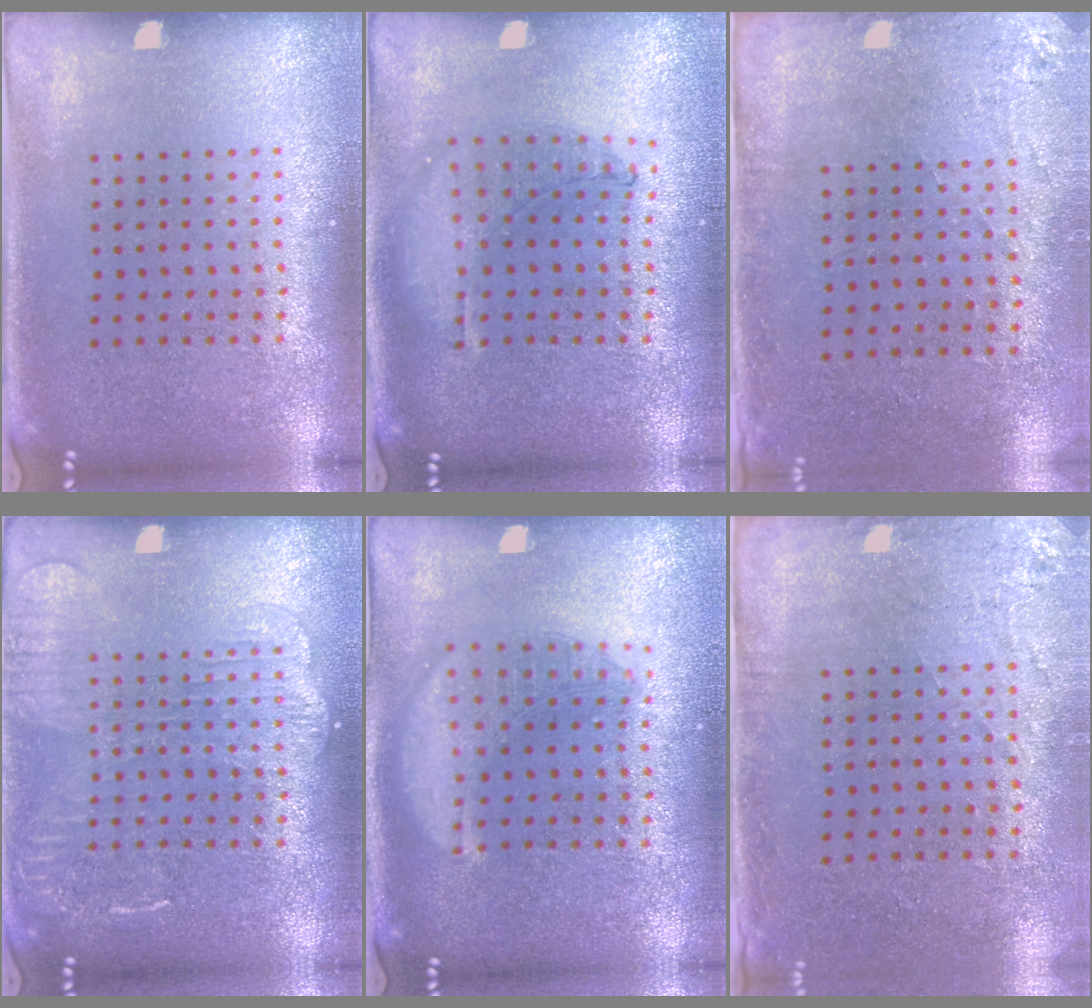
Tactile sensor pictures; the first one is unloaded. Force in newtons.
{"total": 0.9, "press": 0.9, "slide": 0.3}
{"total": 2.8, "press": 2.3, "slide": 1.6}
{"total": 2.8, "press": 2.7, "slide": 0.4}
{"total": 2.9, "press": 2.9, "slide": 0.3}
{"total": 2.8, "press": 2.2, "slide": 1.6}